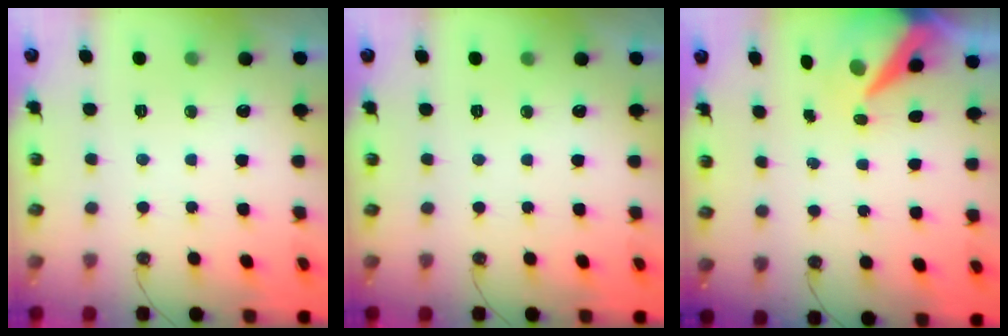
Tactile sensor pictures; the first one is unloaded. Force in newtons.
{"total": 0.0}
{"total": 8.3, "press": 8.2, "slide": 1.0}